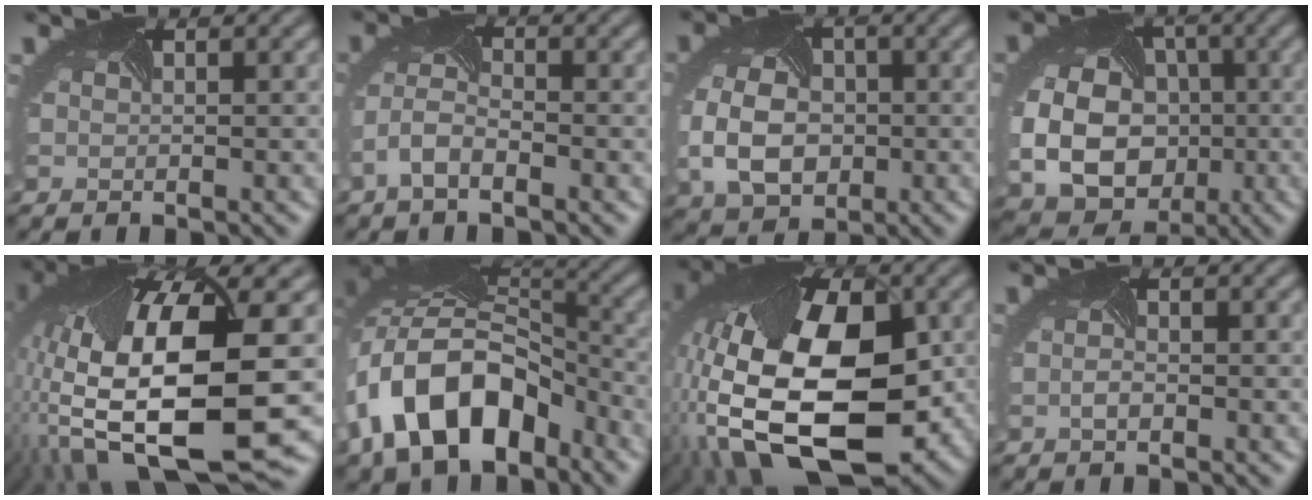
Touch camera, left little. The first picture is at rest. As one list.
[{"total": 3.1, "force": [-2.1, 1.0, 1.9], "torque": [-0.056, -0.002, -0.040]}, {"total": 6.1, "force": [-1.5, 4.4, 3.9], "torque": [-0.102, -0.014, -0.023]}, {"total": 9.7, "force": [-2.0, 7.7, 5.6], "torque": [-0.109, -0.028, -0.031]}, {"total": 17.4, "force": [-1.1, 7.4, 15.7], "torque": [-0.314, -0.050, 0.006]}, {"total": 12.0, "force": [-6.2, 7.1, 7.5], "torque": [-0.154, 0.000, -0.112]}, {"total": 18.4, "force": [-2.5, 10.7, 14.8], "torque": [-0.306, -0.060, -0.006]}, {"total": 0.8, "force": [-0.7, -0.1, 0.3], "torque": [-0.018, -0.006, -0.006]}]